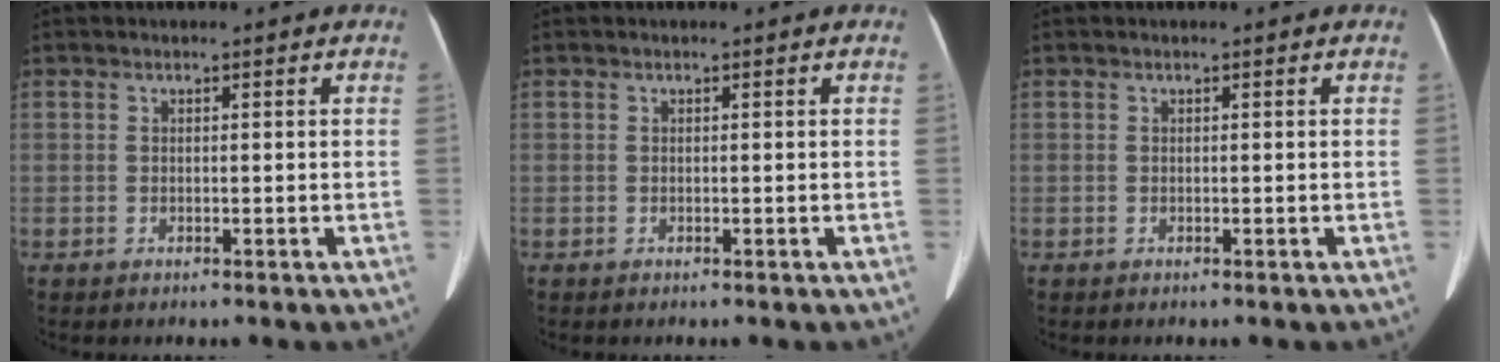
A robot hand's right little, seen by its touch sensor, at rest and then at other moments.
{"total": 0.0}
{"total": 0.0}